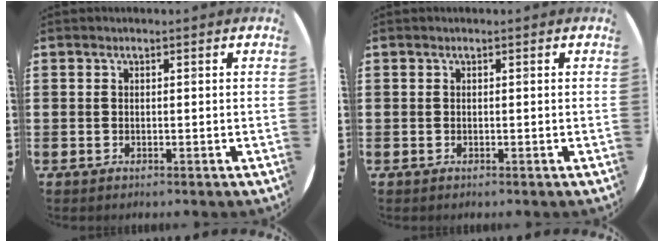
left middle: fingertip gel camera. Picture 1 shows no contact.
{"total": 0.0}